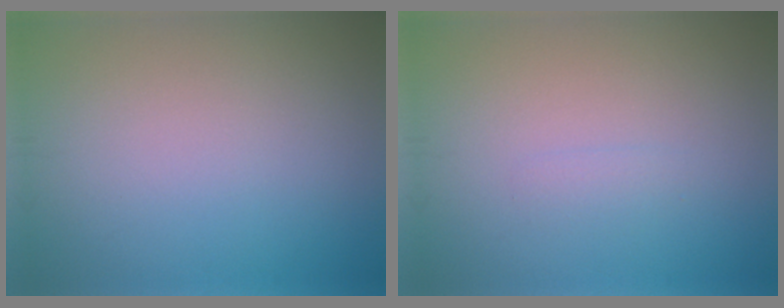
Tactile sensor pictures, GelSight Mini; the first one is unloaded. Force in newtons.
{"total": 0.7, "press": 0.7, "slide": 0.1}